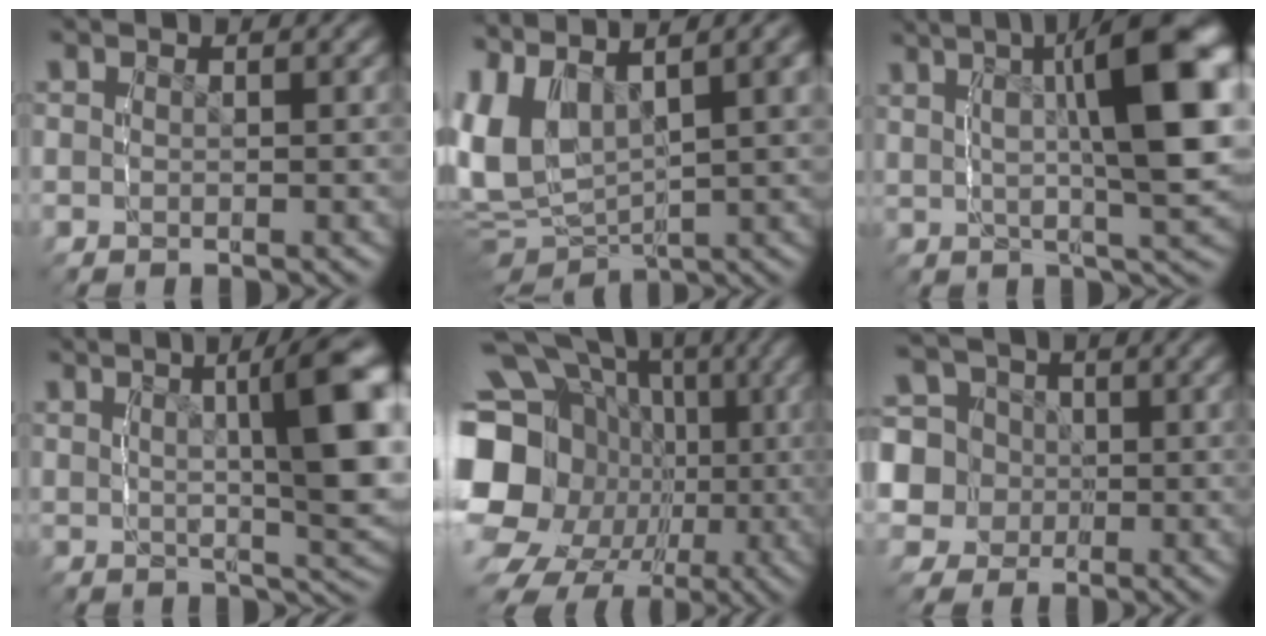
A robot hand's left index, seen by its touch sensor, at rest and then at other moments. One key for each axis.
{"total": 12.6, "fx": 1.6, "fy": 9.7, "fz": 7.8, "tx": -0.189, "ty": -0.024, "tz": 0.030}
{"total": 13.2, "fx": 4.0, "fy": 4.6, "fz": 11.7, "tx": -0.139, "ty": 0.028, "tz": 0.057}
{"total": 13.0, "fx": 4.6, "fy": 5.1, "fz": 11.1, "tx": -0.128, "ty": 0.030, "tz": 0.062}
{"total": 18.8, "fx": -1.5, "fy": 15.8, "fz": 10.0, "tx": -0.190, "ty": -0.056, "tz": -0.014}
{"total": 12.3, "fx": -1.1, "fy": 11.6, "fz": 3.9, "tx": -0.112, "ty": -0.050, "tz": -0.018}